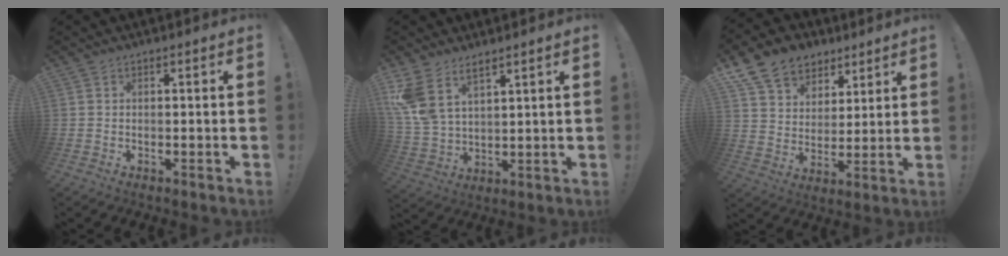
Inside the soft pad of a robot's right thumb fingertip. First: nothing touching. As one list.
[{"total": 10.8, "force": [7.0, 6.0, 5.6], "torque": [-0.122, -0.030, 0.141]}, {"total": 12.5, "force": [8.0, 9.0, 3.6], "torque": [-0.060, -0.052, 0.155]}]